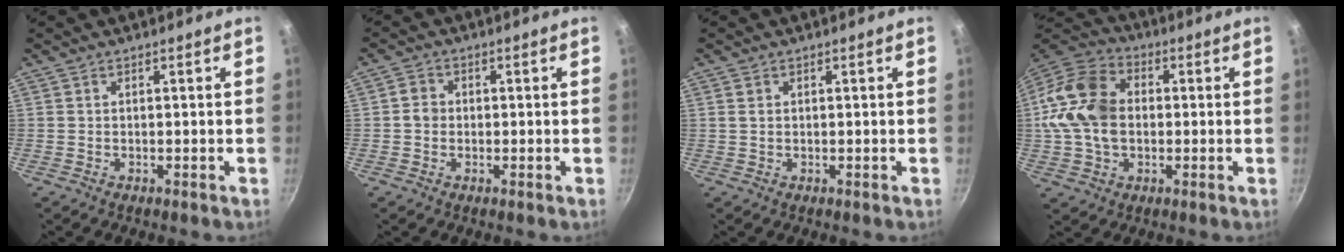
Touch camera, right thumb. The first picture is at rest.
{"total": 2.7, "force": [-0.2, 2.4, 1.2], "torque": [-0.009, 0.011, -0.009]}
{"total": 1.1, "force": [0.4, 0.9, 0.6], "torque": [-0.011, 0.002, 0.005]}
{"total": 15.7, "force": [0.1, 11.4, 10.8], "torque": [-0.192, 0.026, -0.013]}